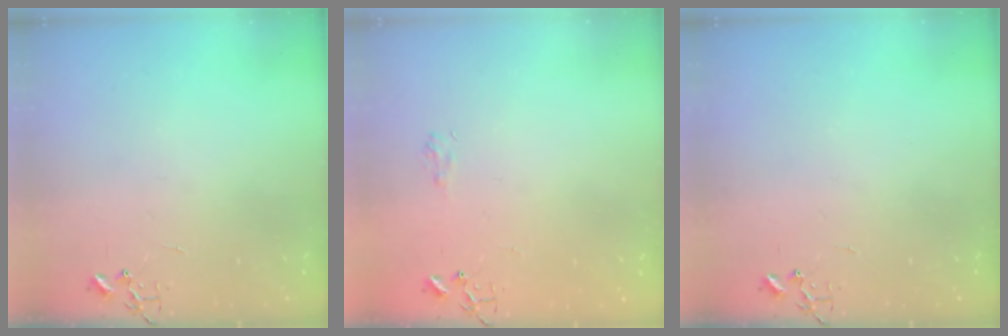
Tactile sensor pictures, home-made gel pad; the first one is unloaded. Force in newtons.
{"total": 6.9, "press": 6.8, "slide": 0.8}
{"total": 0.0}